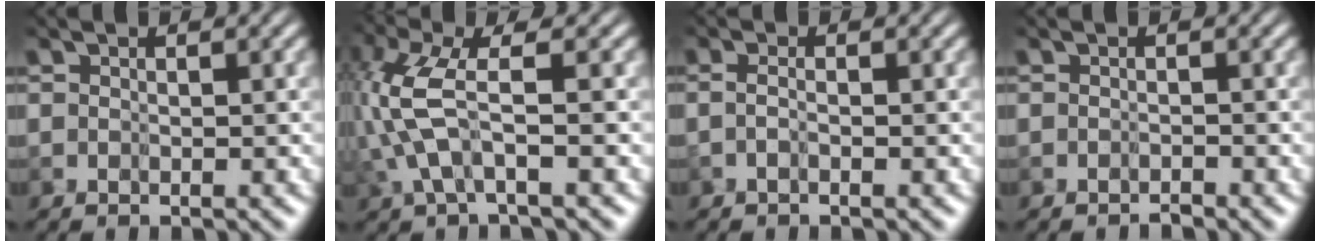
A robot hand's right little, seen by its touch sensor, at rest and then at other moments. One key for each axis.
{"total": 4.3, "fx": -0.4, "fy": 0.6, "fz": 4.2, "tx": -0.133, "ty": 0.015, "tz": -0.013}
{"total": 1.2, "fx": -0.9, "fy": -0.8, "fz": -0.2, "tx": 0.003, "ty": 0.001, "tz": -0.014}
{"total": 1.8, "fx": -1.5, "fy": -0.4, "fz": -0.9, "tx": 0.021, "ty": 0.000, "tz": -0.027}